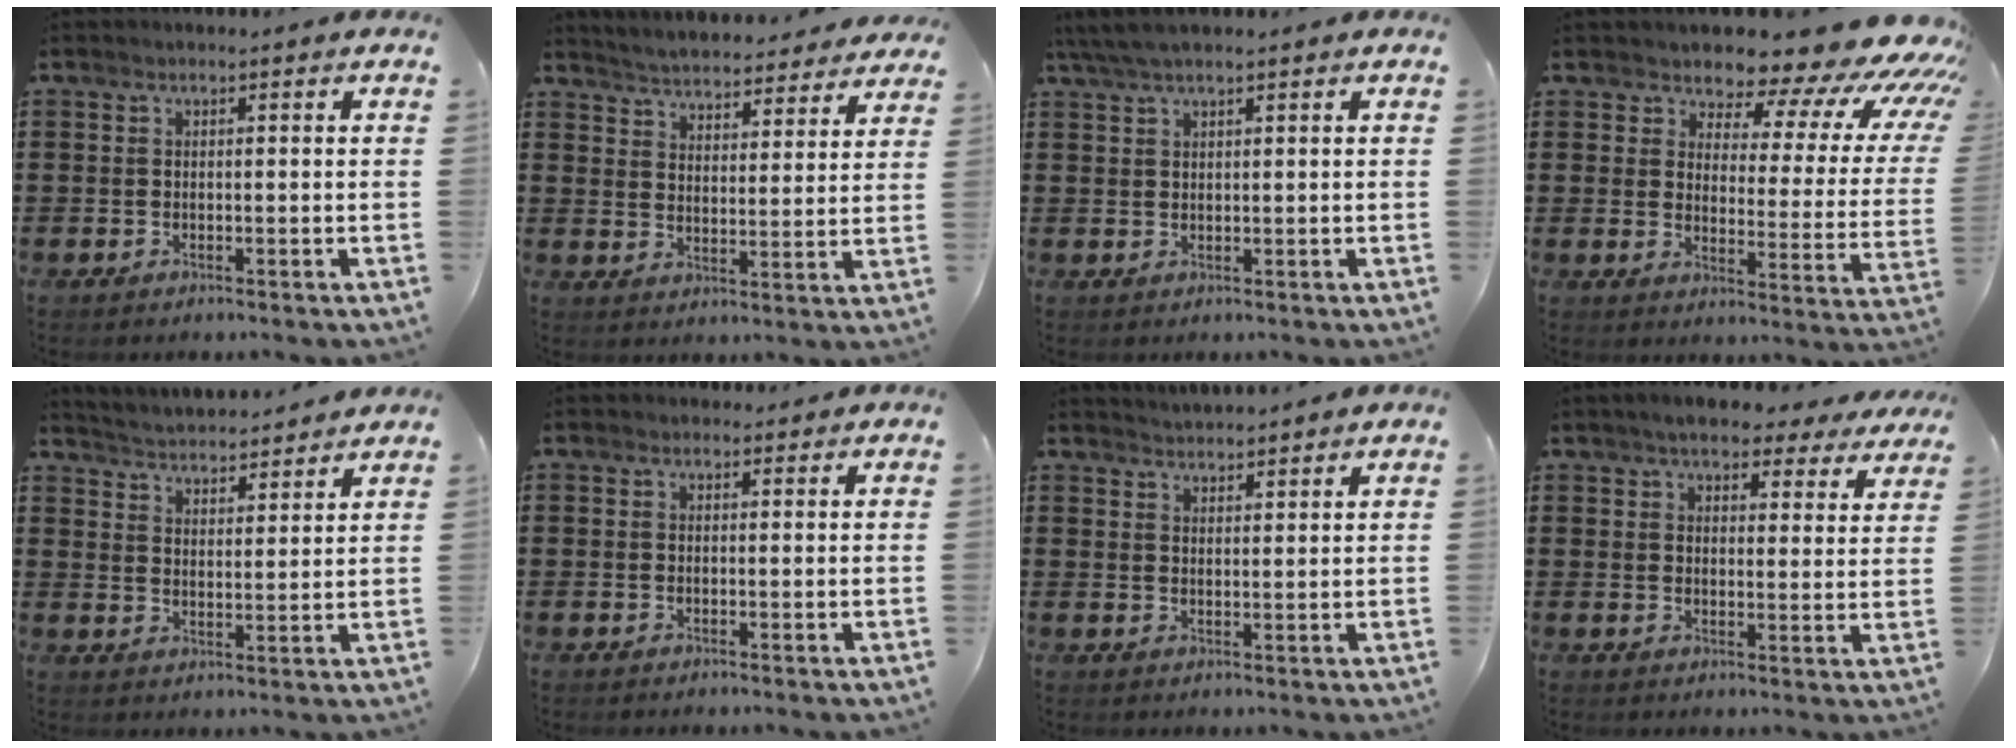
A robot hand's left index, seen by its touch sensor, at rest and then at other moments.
{"total": 4.2, "force": [4.2, -0.4, 0.1], "torque": [-0.025, -0.033, 0.070]}
{"total": 3.0, "force": [2.1, 0.3, 2.1], "torque": [-0.045, 0.003, 0.040]}
{"total": 8.1, "force": [6.9, 2.6, 3.3], "torque": [-0.066, -0.059, 0.115]}
{"total": 3.5, "force": [3.5, -0.4, -0.2], "torque": [-0.015, -0.026, 0.057]}
{"total": 0.5, "force": [0.3, 0.4, 0.1], "torque": [0.004, 0.000, 0.004]}
{"total": 2.4, "force": [2.4, -0.4, -0.2], "torque": [-0.004, -0.010, 0.045]}
{"total": 4.7, "force": [4.4, 0.8, 1.4], "torque": [-0.046, -0.010, 0.079]}